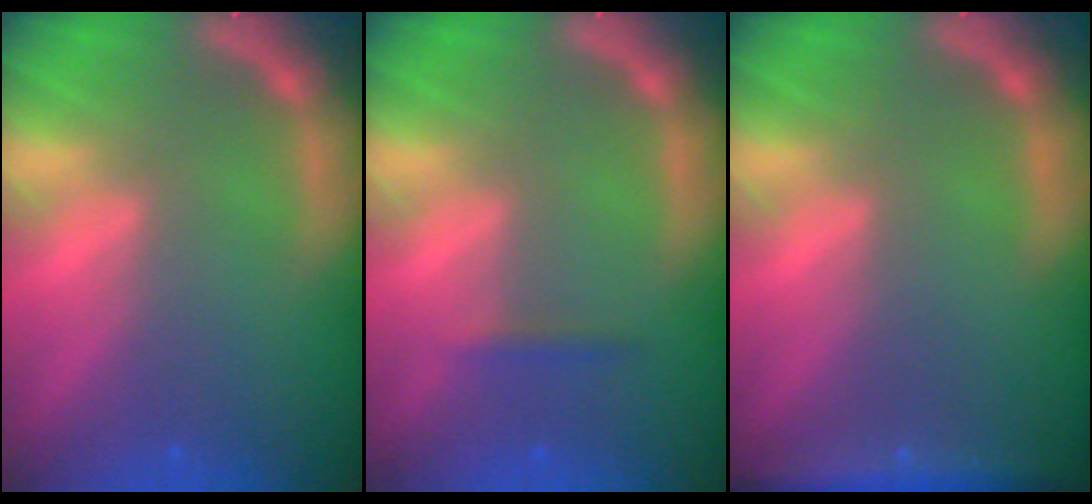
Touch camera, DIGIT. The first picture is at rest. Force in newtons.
{"total": 0.9}
{"total": 4.0}